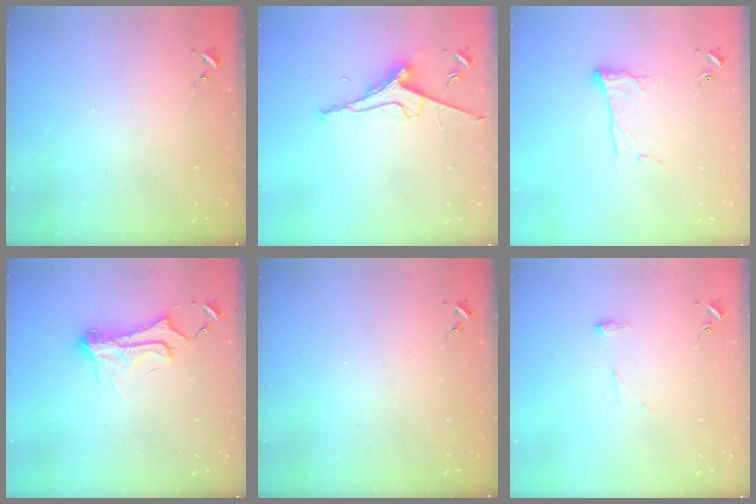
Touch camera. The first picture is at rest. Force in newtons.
{"total": 9.5, "press": 9.4, "slide": 1.2}
{"total": 9.1, "press": 9.1, "slide": 0.3}
{"total": 12.5, "press": 12.5, "slide": 0.7}
{"total": 0.0}
{"total": 7.6, "press": 7.6, "slide": 0.1}